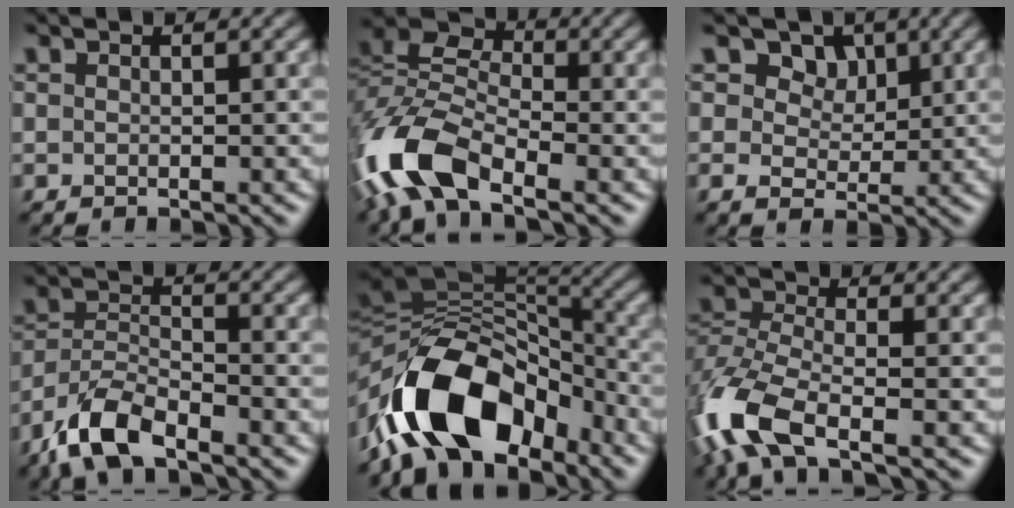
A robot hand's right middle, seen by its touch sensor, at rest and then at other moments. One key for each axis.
{"total": 10.9, "fx": -5.6, "fy": 5.7, "fz": 7.5, "tx": -0.170, "ty": 0.003, "tz": -0.125}
{"total": 5.3, "fx": 2.5, "fy": 3.8, "fz": 2.6, "tx": -0.060, "ty": -0.003, "tz": 0.036}
{"total": 6.2, "fx": -4.7, "fy": 2.3, "fz": 3.3, "tx": -0.064, "ty": 0.001, "tz": -0.096}
{"total": 13.2, "fx": -7.0, "fy": 7.1, "fz": 8.6, "tx": -0.153, "ty": 0.010, "tz": -0.126}
{"total": 8.6, "fx": -4.8, "fy": 3.7, "fz": 6.1, "tx": -0.152, "ty": -0.007, "tz": -0.105}